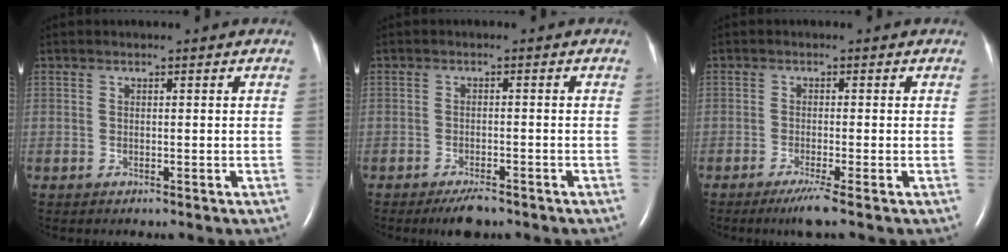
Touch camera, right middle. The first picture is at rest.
{"total": 3.4, "force": [-2.6, 0.9, 1.9], "torque": [-0.040, -0.005, -0.040]}
{"total": 3.3, "force": [-2.1, -0.6, 2.4], "torque": [-0.050, -0.013, -0.041]}